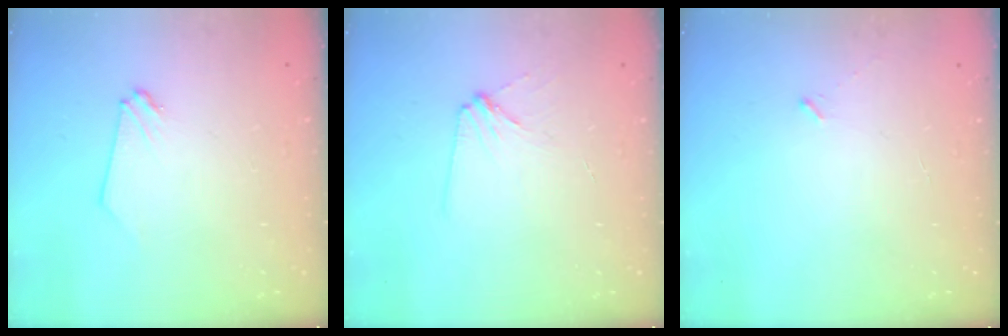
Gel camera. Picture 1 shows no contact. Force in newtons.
{"total": 3.2, "press": 3.1, "slide": 0.5}
{"total": 1.6, "press": 1.6, "slide": 0.4}